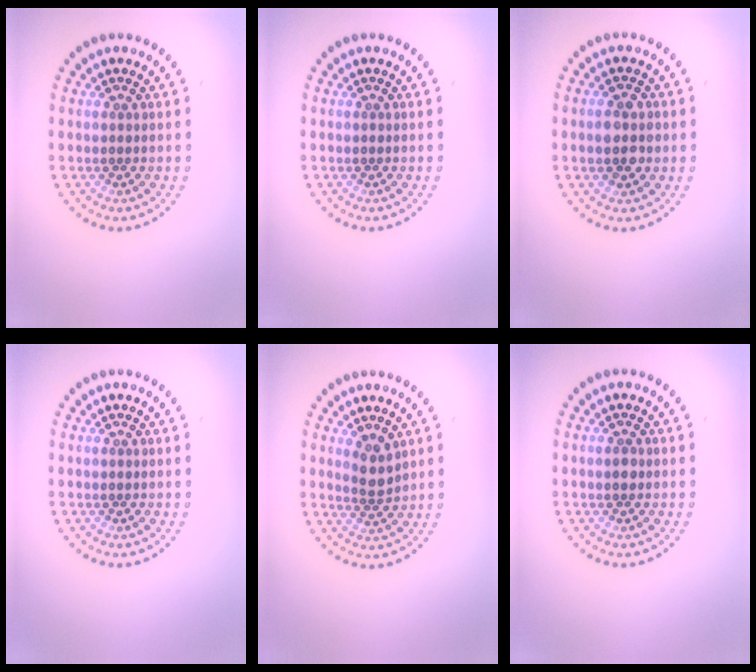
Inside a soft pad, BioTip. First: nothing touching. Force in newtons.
{"total": 0.0}
{"total": 2.8, "press": 2.8, "slide": 0.0}
{"total": 0.0}
{"total": 2.0, "press": 1.6, "slide": 1.1}
{"total": 1.1, "press": 1.1, "slide": 0.0}